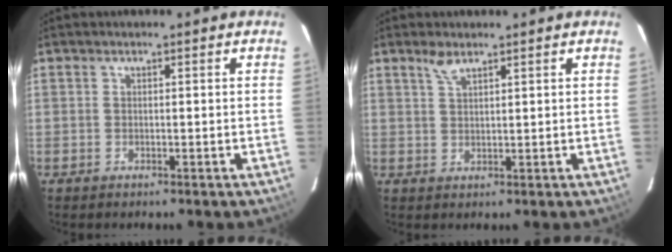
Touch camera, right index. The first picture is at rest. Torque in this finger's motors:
{"motor_torque": [0.01, 0.01, 0.04, 0.05]}